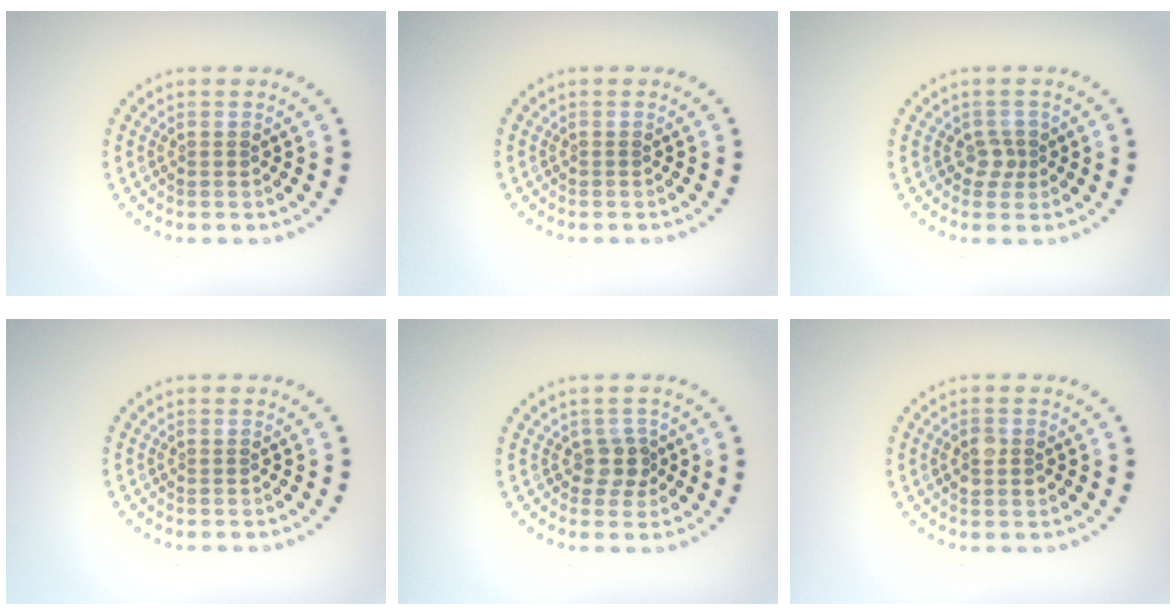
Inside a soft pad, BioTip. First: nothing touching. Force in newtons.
{"total": 0.0}
{"total": 1.4, "press": 1.1, "slide": 1.0}
{"total": 0.0}
{"total": 1.8, "press": 1.5, "slide": 1.1}
{"total": 2.1, "press": 2.1, "slide": 0.0}